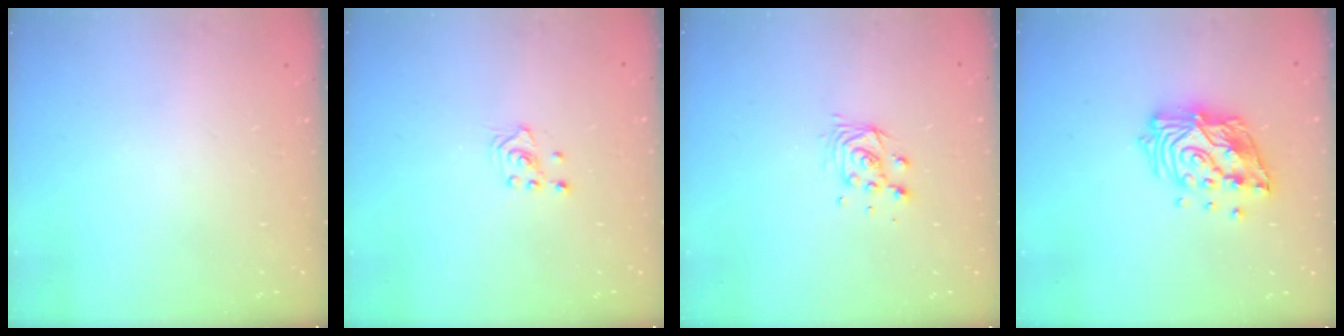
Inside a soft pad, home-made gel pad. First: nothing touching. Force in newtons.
{"total": 2.1, "press": 2.1, "slide": 0.2}
{"total": 5.2, "press": 5.2, "slide": 0.2}
{"total": 16.1, "press": 16.0, "slide": 1.9}